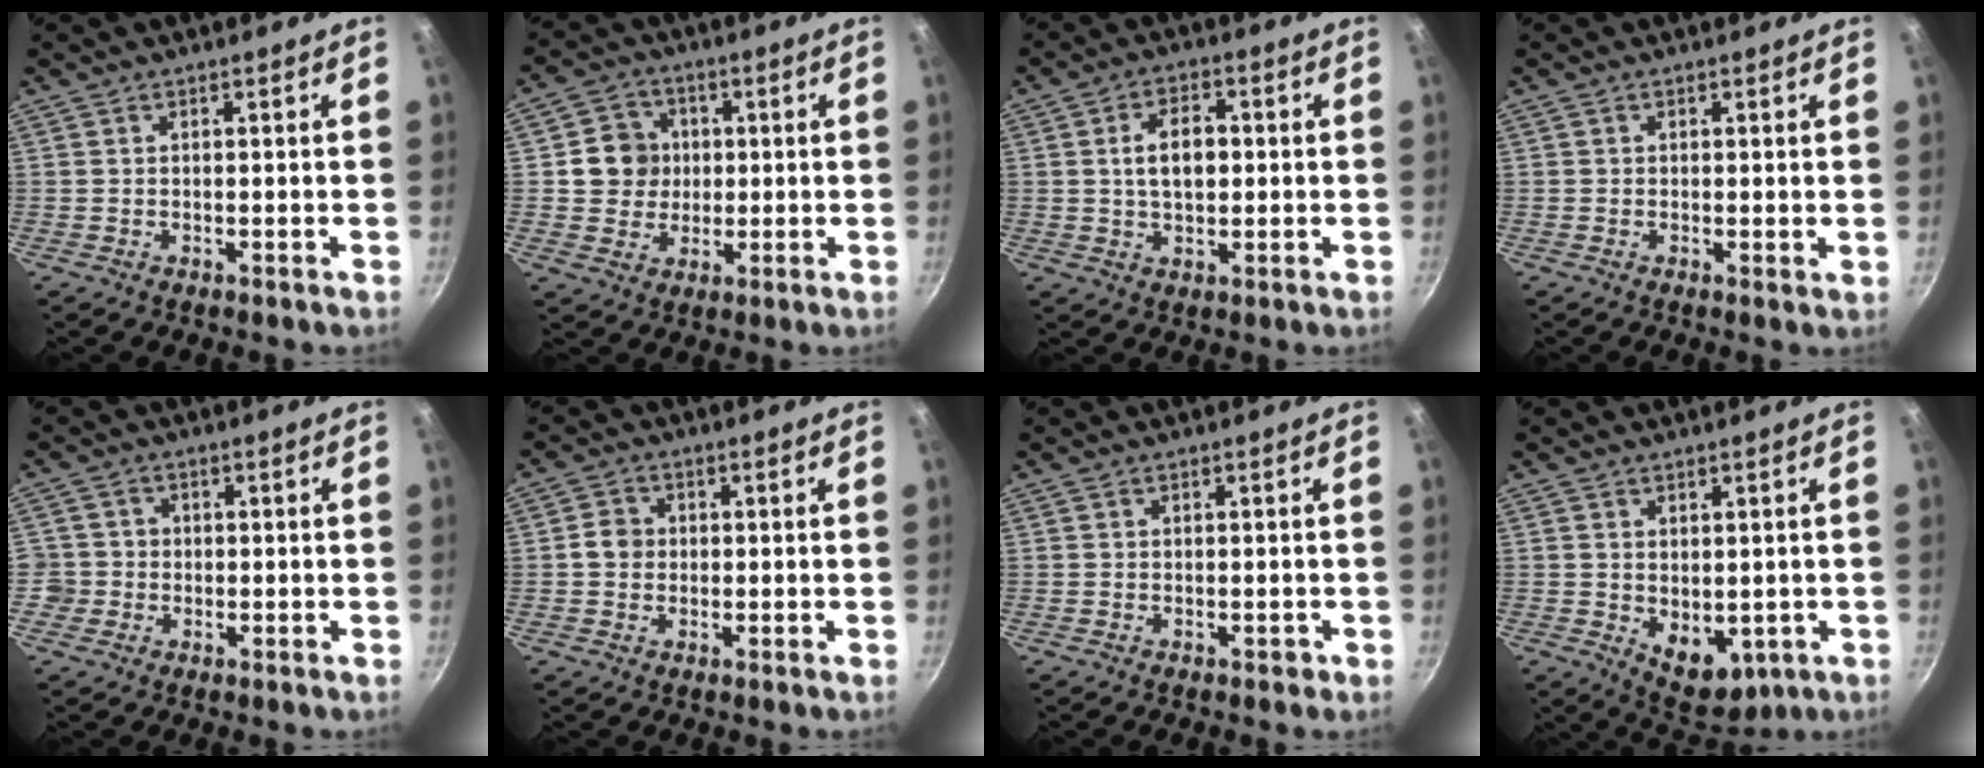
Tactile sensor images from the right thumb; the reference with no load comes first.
{"total": 7.9, "force": [1.0, 7.4, 2.7], "torque": [-0.007, 0.007, 0.012]}
{"total": 7.4, "force": [0.7, 4.5, 5.9], "torque": [-0.083, 0.011, 0.009]}
{"total": 1.0, "force": [0.3, 0.5, 0.8], "torque": [-0.012, -0.002, 0.001]}
{"total": 3.8, "force": [-0.8, 3.7, 0.5], "torque": [0.016, 0.013, -0.017]}
{"total": 3.6, "force": [-0.1, 3.2, 1.5], "torque": [-0.009, 0.009, -0.009]}
{"total": 1.1, "force": [-0.5, 0.7, 0.7], "torque": [-0.002, 0.008, -0.005]}
{"total": 8.1, "force": [-1.0, 5.4, 5.9], "torque": [-0.060, -0.014, 0.005]}